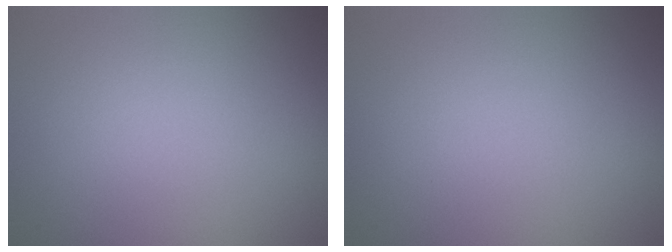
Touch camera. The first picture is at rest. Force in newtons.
{"total": 0.0}